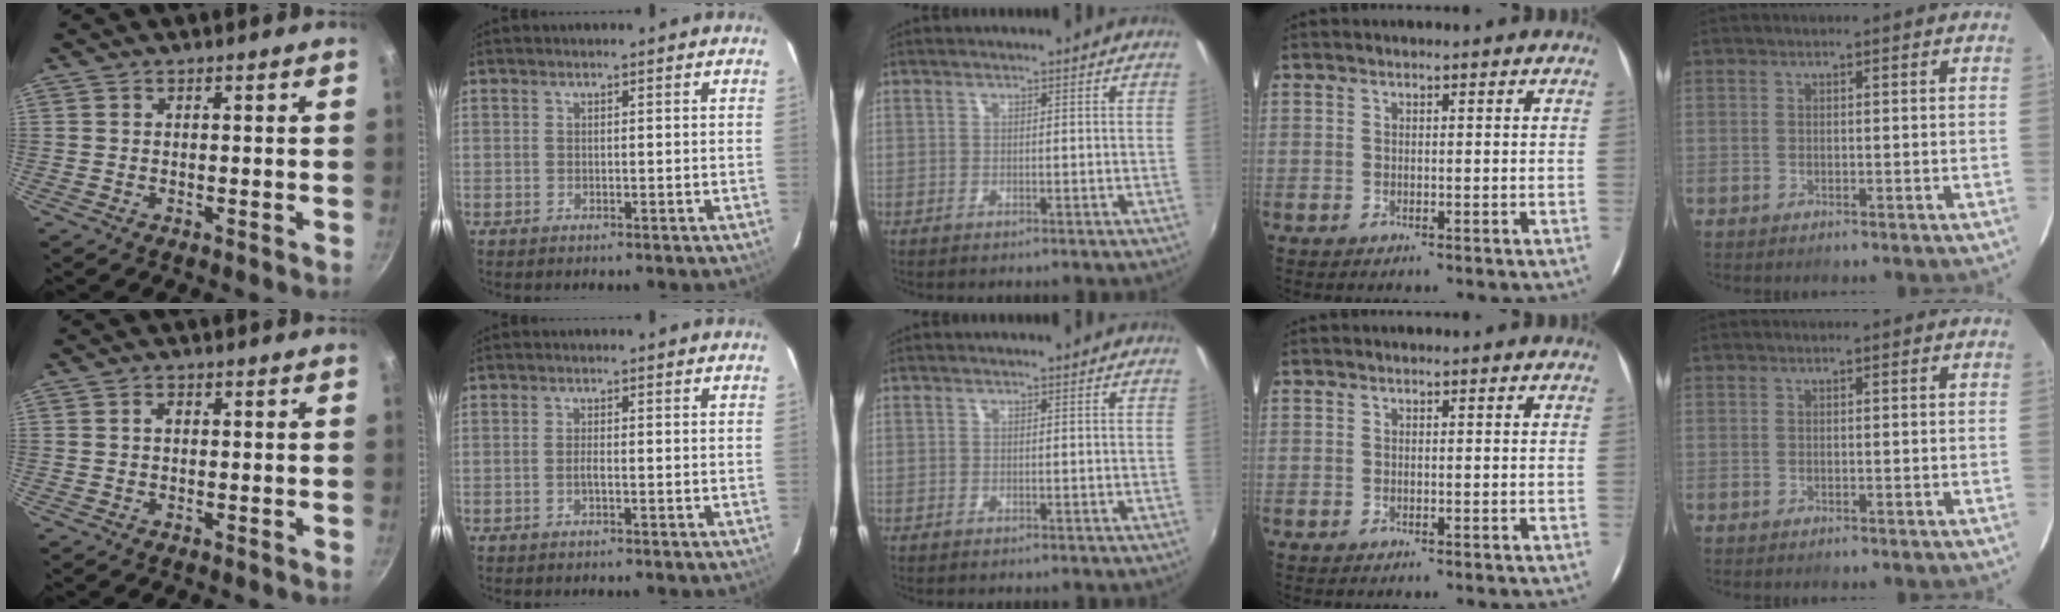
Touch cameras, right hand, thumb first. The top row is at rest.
{"thumb": {"total": 1.1, "force": [0.1, 0.7, 0.8], "torque": [-0.012, 0.006, 0.000]}, "index": {"total": 0.9, "force": [-0.4, 0.1, 0.8], "torque": [-0.018, 0.002, -0.009]}}